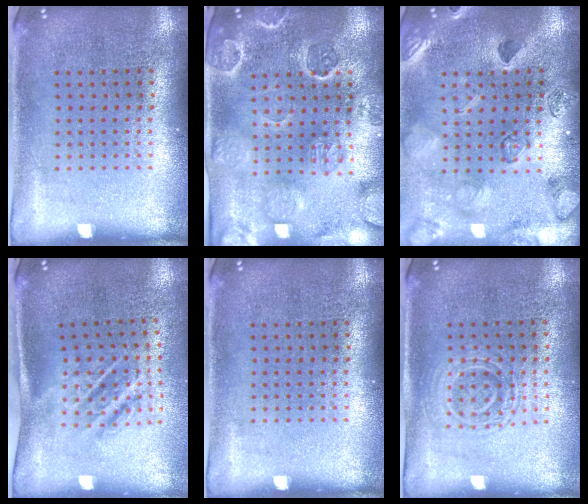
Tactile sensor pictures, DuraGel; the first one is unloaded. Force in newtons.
{"total": 3.2, "press": 3.0, "slide": 1.1}
{"total": 2.4, "press": 2.4, "slide": 0.4}
{"total": 1.7, "press": 1.1, "slide": 1.3}
{"total": 0.0}
{"total": 1.4, "press": 1.3, "slide": 0.4}